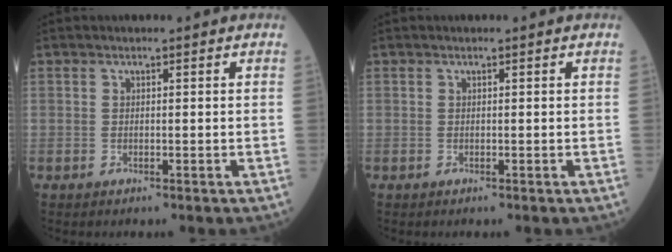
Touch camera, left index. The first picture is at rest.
{"total": 0.0}